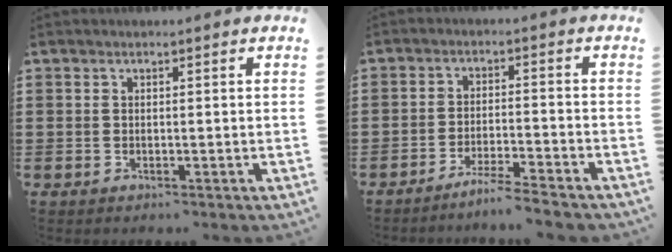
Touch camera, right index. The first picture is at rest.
{"total": 4.2, "force": [-3.9, -0.6, 1.5], "torque": [-0.032, -0.010, -0.078]}